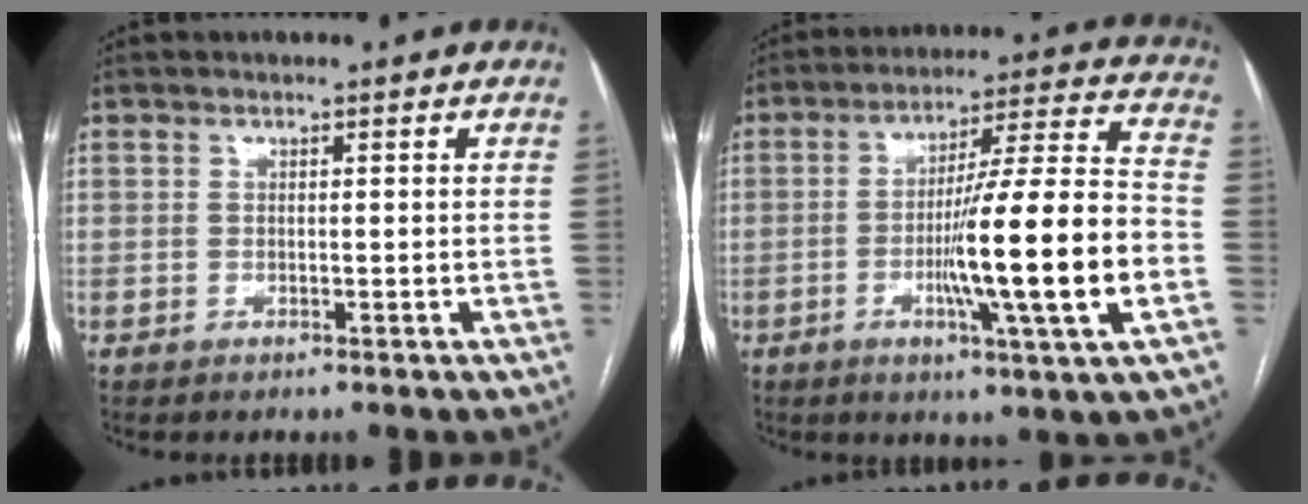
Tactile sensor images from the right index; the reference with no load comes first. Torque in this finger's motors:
{"motor_torque": [2.14, 0.00, 1.05, 0.21]}